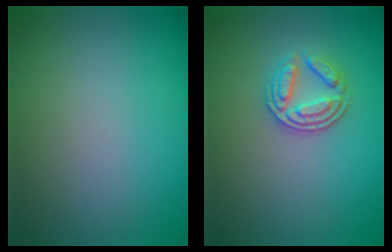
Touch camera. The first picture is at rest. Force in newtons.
{"total": 3.0, "press": 2.5, "slide": 1.6}